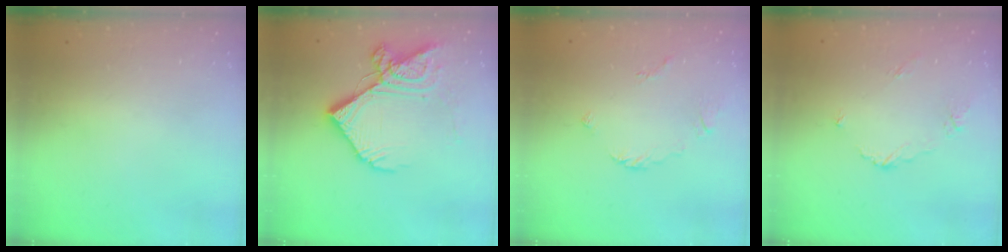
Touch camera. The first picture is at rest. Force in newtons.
{"total": 17.2, "press": 17.0, "slide": 2.2}
{"total": 2.2, "press": 2.1, "slide": 0.7}
{"total": 4.8, "press": 4.8, "slide": 0.3}